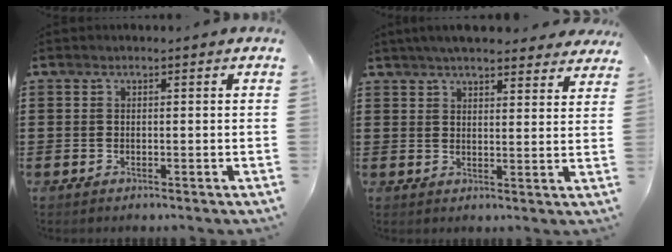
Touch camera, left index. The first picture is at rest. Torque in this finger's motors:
{"motor_torque": [1.72, -0.42, 1.06, 0.08]}